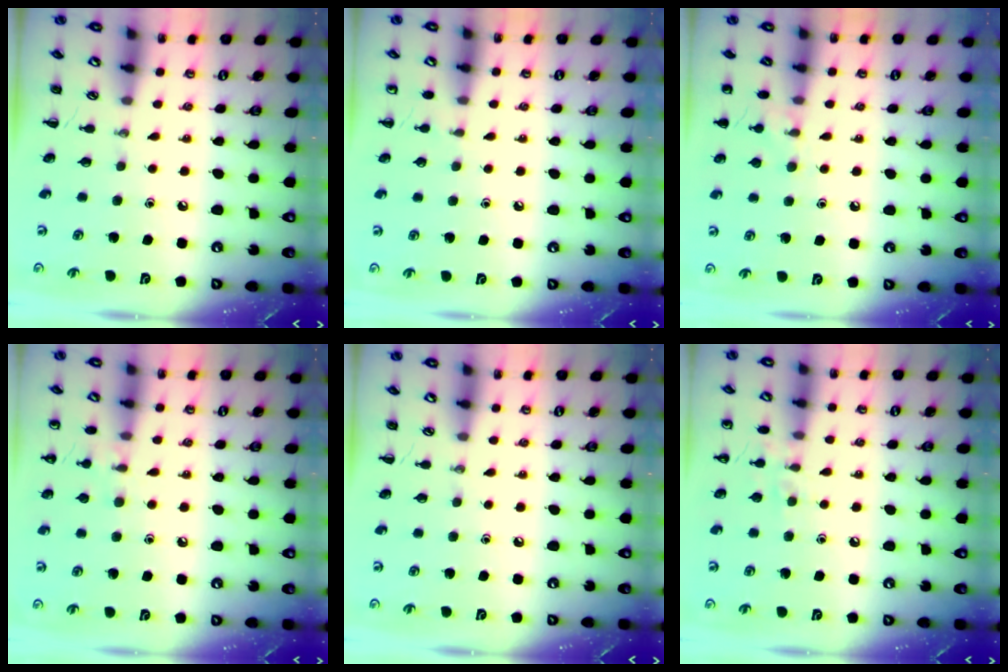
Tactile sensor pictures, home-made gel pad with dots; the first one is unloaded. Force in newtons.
{"total": 3.8, "press": 3.6, "slide": 1.3}
{"total": 9.0, "press": 8.7, "slide": 2.4}
{"total": 6.2, "press": 5.9, "slide": 1.9}
{"total": 0.0}
{"total": 6.6, "press": 6.4, "slide": 1.7}